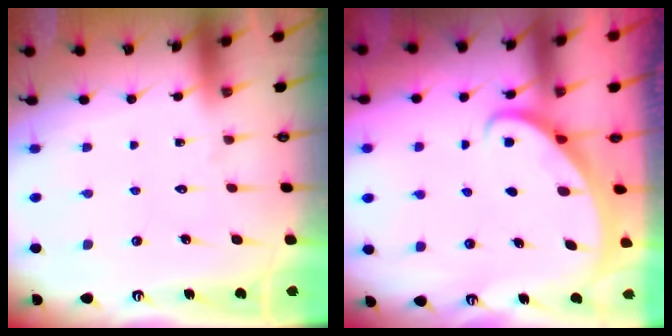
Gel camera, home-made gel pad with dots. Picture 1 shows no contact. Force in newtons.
{"total": 2.7, "press": 2.7, "slide": 0.1}